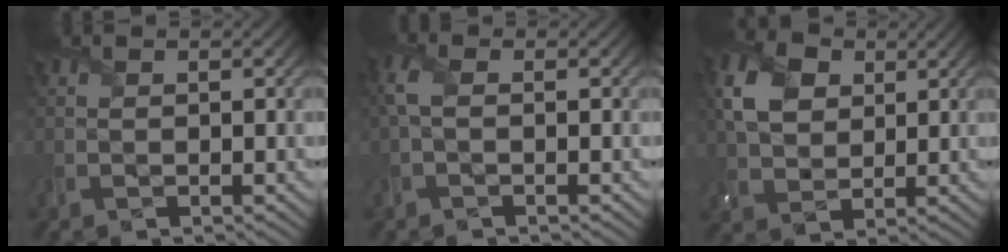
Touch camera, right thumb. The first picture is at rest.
{"total": 2.3, "force": [0.2, 1.1, 2.0], "torque": [-0.057, 0.007, -0.003]}
{"total": 7.3, "force": [2.5, 5.3, 4.3], "torque": [-0.113, 0.005, 0.044]}